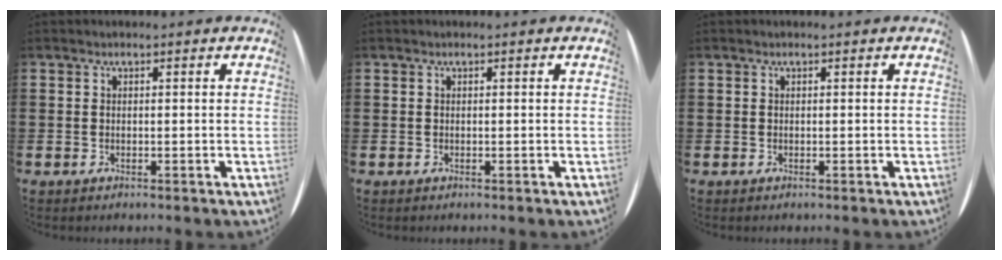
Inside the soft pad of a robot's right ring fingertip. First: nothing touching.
{"total": 0.0}
{"total": 0.0}